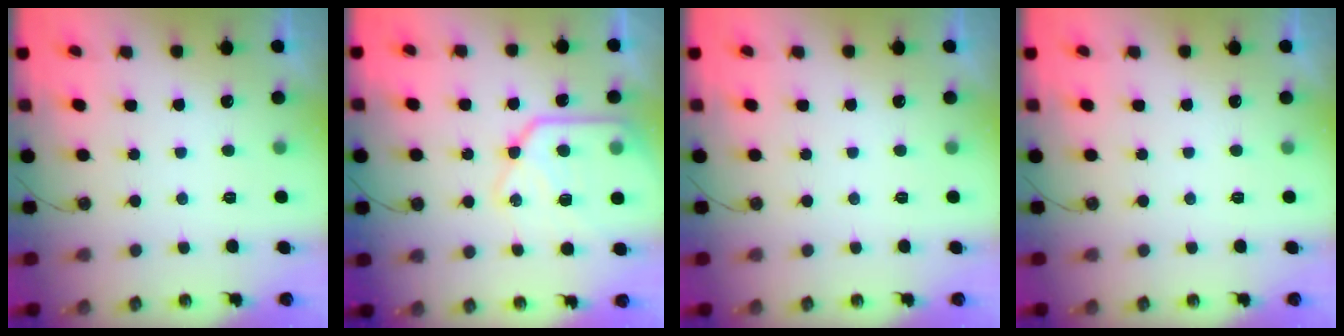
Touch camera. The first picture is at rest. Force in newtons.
{"total": 18.6, "press": 18.5, "slide": 1.7}
{"total": 0.0}
{"total": 0.0}